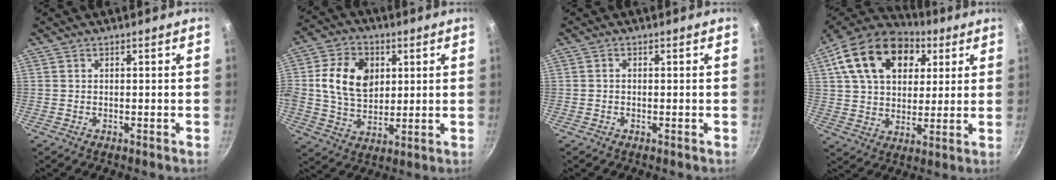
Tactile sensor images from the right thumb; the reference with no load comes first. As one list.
[{"total": 13.1, "force": [2.7, 9.6, 8.5], "torque": [-0.132, -0.003, 0.044]}, {"total": 0.6, "force": [-0.1, 0.5, 0.4], "torque": [-0.007, 0.005, -0.002]}, {"total": 21.7, "force": [8.2, 14.7, 13.8], "torque": [-0.223, 0.005, 0.130]}]